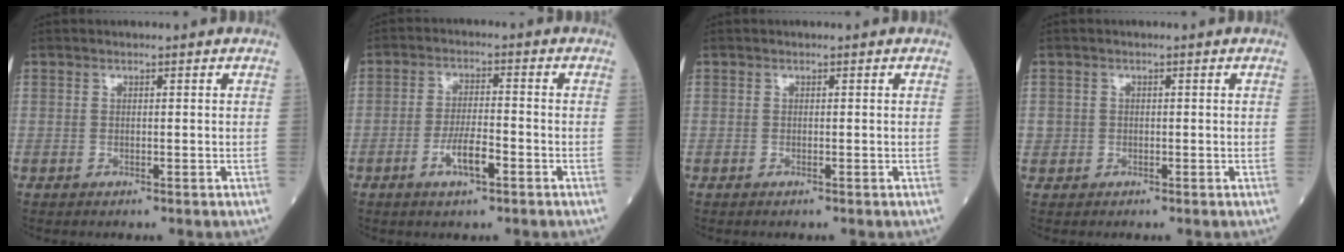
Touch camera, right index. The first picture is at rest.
{"total": 5.3, "force": [-2.4, 1.1, 4.6], "torque": [-0.089, -0.001, -0.045]}
{"total": 0.0}
{"total": 1.4, "force": [-0.1, 1.3, 0.2], "torque": [0.004, 0.004, -0.002]}